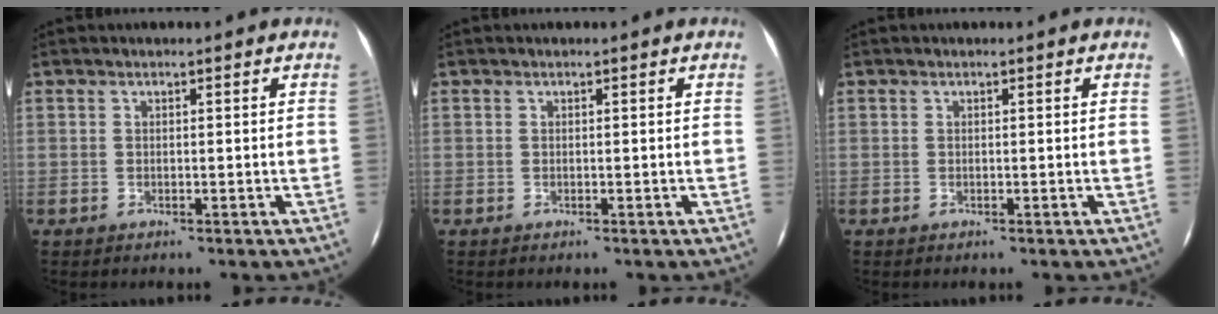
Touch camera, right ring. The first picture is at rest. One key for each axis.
{"total": 0.0}
{"total": 0.0}